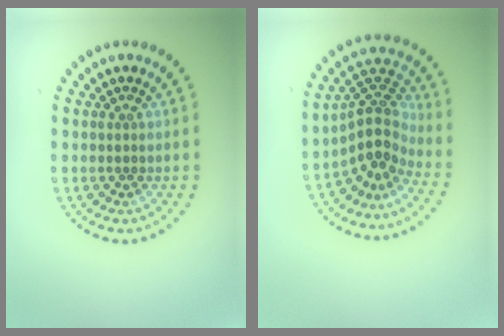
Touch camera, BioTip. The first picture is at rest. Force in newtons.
{"total": 3.8, "press": 2.7, "slide": 2.7}